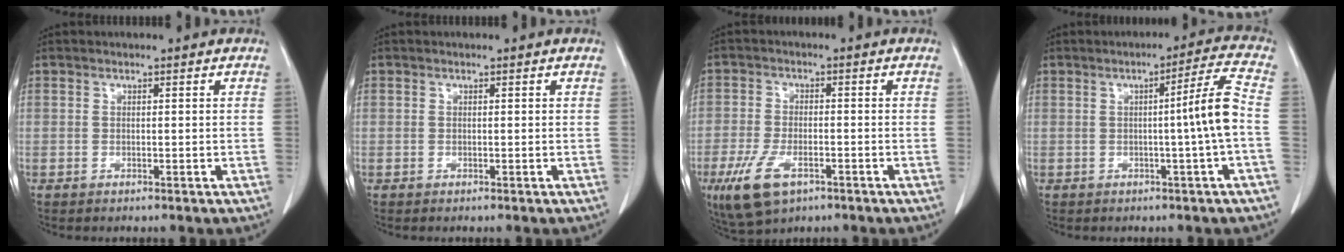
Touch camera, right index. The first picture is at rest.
{"total": 0.0}
{"total": 8.0, "force": [-4.2, 3.7, 5.8], "torque": [-0.122, -0.013, -0.069]}
{"total": 6.5, "force": [-0.8, -1.5, 6.2], "torque": [-0.088, 0.006, -0.012]}